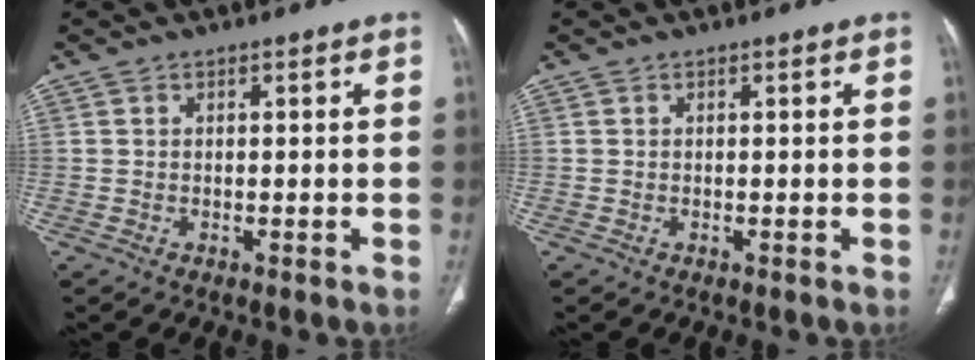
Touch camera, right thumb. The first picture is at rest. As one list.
[{"total": 0.0}]